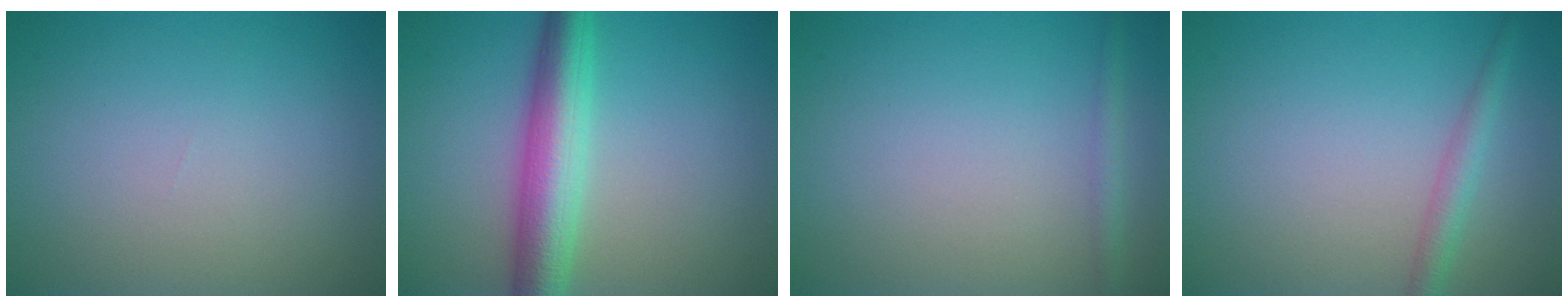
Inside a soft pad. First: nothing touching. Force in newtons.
{"total": 6.2, "press": 6.2, "slide": 0.1}
{"total": 1.3, "press": 1.3, "slide": 0.1}
{"total": 2.1, "press": 2.1, "slide": 0.1}